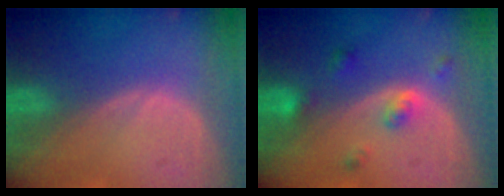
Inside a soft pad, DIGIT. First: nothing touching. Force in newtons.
{"total": 4.4, "press": 4.1, "slide": 1.7}